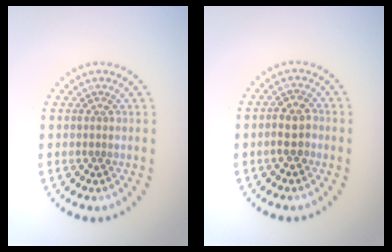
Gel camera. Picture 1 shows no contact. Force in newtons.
{"total": 2.3, "press": 2.2, "slide": 0.7}